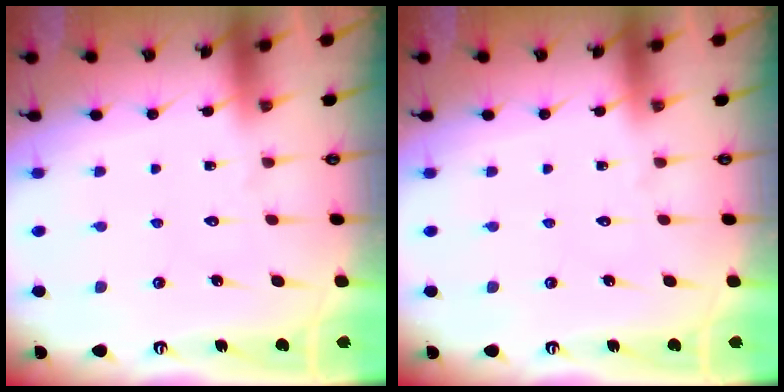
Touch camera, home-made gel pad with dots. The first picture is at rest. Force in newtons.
{"total": 0.0}